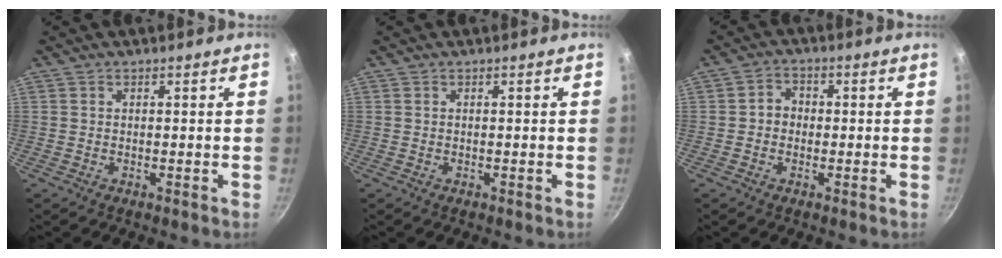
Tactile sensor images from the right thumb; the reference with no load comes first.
{"total": 0.0}
{"total": 3.3, "force": [-0.4, 2.9, 1.5], "torque": [-0.003, 0.012, -0.013]}